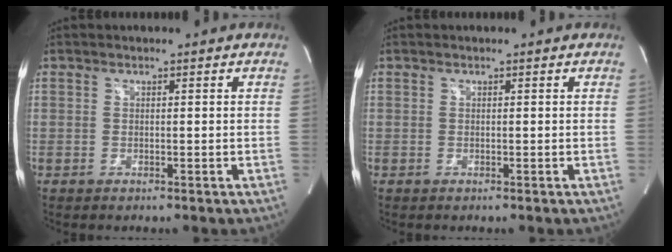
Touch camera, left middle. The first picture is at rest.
{"total": 0.0}